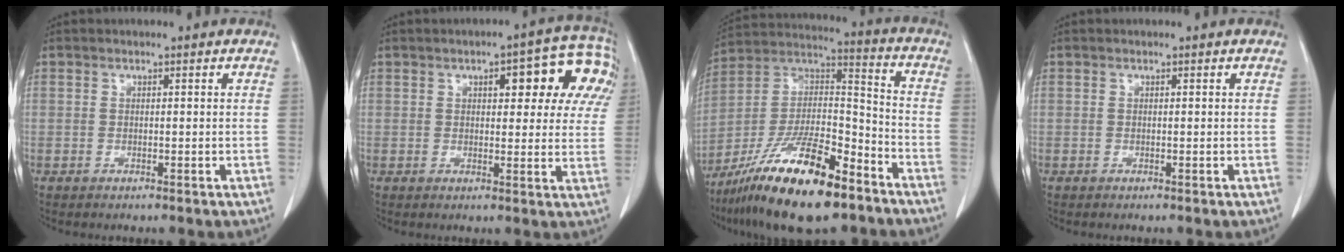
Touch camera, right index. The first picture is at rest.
{"total": 11.9, "force": [4.9, 4.6, 9.8], "torque": [-0.099, 0.025, 0.050]}
{"total": 21.2, "force": [-14.0, 4.7, 15.2], "torque": [-0.283, -0.009, -0.248]}
{"total": 0.0}